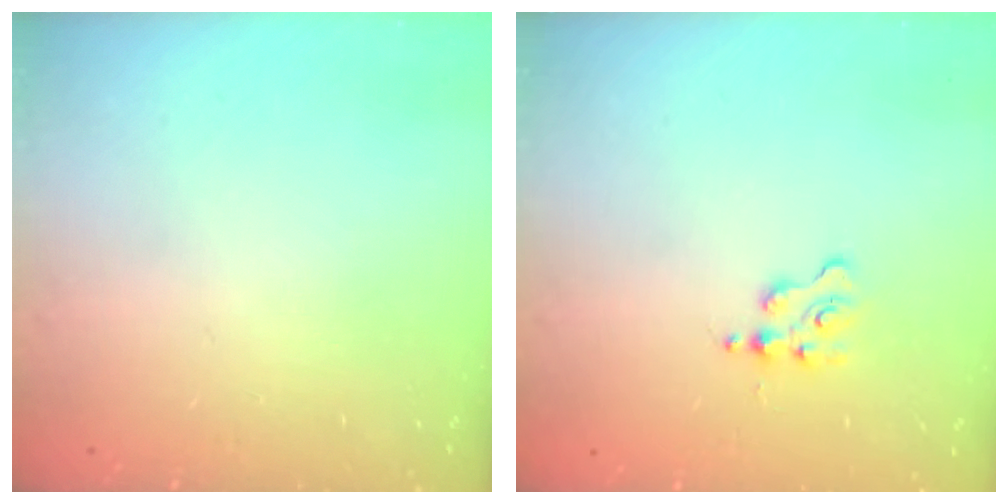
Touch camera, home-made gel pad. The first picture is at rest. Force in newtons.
{"total": 1.3, "press": 1.3, "slide": 0.2}